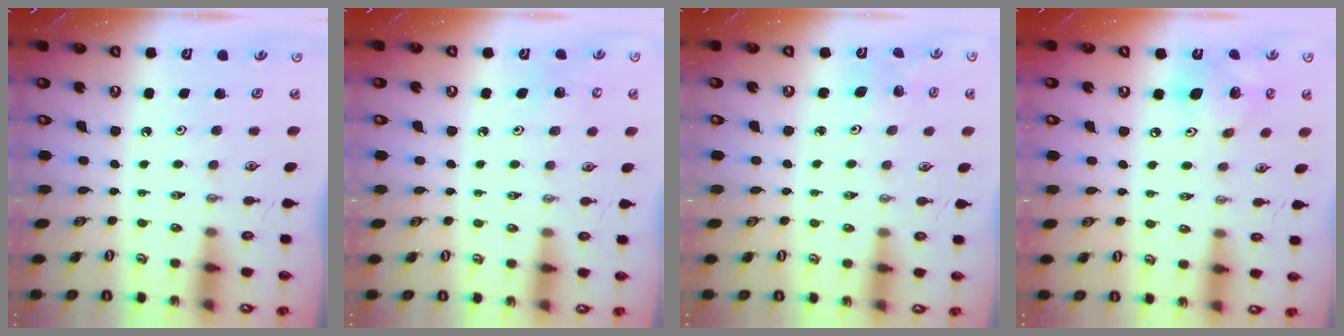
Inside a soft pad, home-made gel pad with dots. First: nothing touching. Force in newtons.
{"total": 6.1, "press": 6.1, "slide": 0.9}
{"total": 3.5, "press": 3.2, "slide": 1.4}
{"total": 14.1, "press": 13.8, "slide": 2.9}